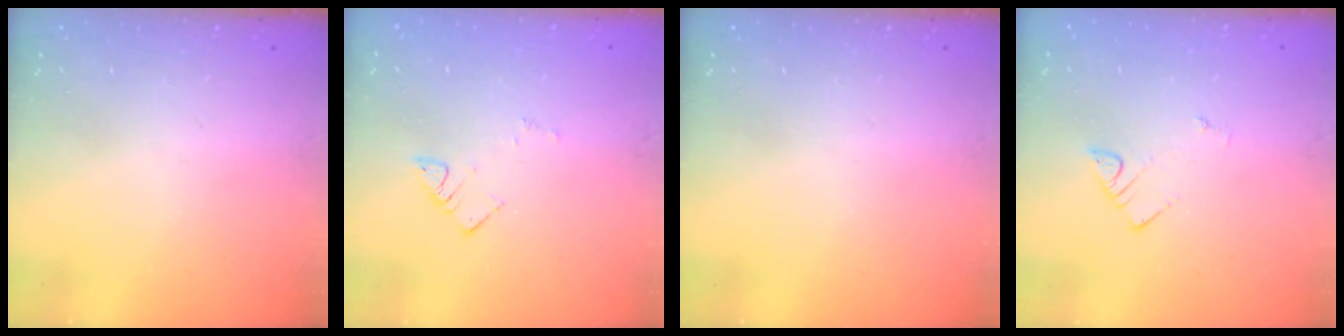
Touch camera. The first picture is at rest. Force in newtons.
{"total": 3.3, "press": 3.3, "slide": 0.4}
{"total": 0.0}
{"total": 2.5, "press": 2.5, "slide": 0.2}